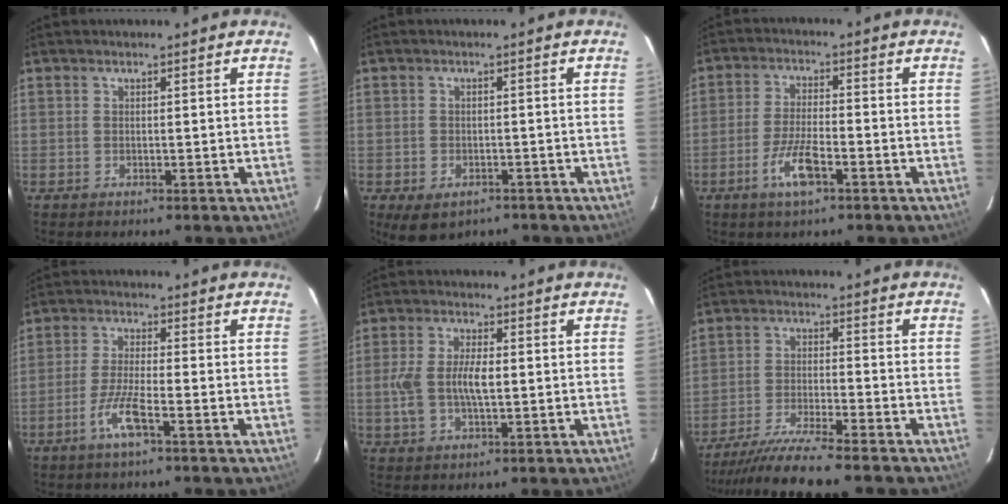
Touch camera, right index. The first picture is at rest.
{"total": 6.6, "force": [-3.9, 4.1, 3.3], "torque": [-0.064, -0.012, -0.049]}
{"total": 7.3, "force": [-3.8, 1.7, 6.0], "torque": [-0.129, -0.004, -0.071]}
{"total": 6.1, "force": [-3.3, 0.2, 5.1], "torque": [-0.110, -0.004, -0.066]}
{"total": 7.4, "force": [-0.5, 3.3, 6.7], "torque": [-0.139, 0.004, -0.009]}
{"total": 12.6, "force": [-11.4, -0.1, 5.3], "torque": [-0.121, -0.019, -0.198]}